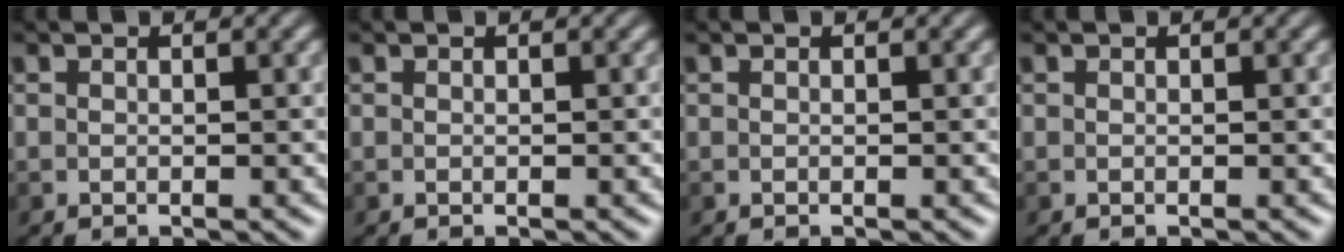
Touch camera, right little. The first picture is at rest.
{"total": 0.0}
{"total": 0.0}
{"total": 0.0}